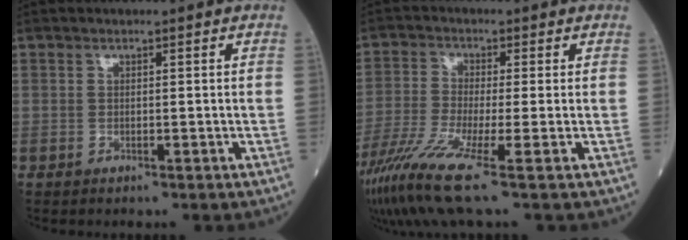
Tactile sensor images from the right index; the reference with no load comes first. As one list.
[{"total": 10.3, "force": [-5.9, -0.4, 8.4], "torque": [-0.172, -0.035, -0.112]}]